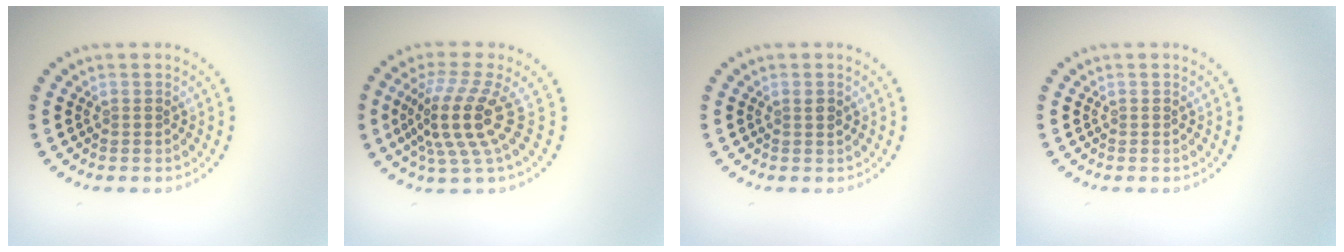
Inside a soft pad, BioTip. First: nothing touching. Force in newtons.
{"total": 5.1, "press": 3.6, "slide": 3.6}
{"total": 0.8, "press": 0.8, "slide": 0.3}
{"total": 0.0}